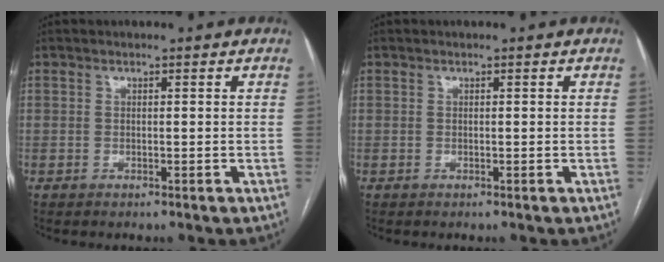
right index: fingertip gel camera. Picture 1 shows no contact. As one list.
[{"total": 0.0}]